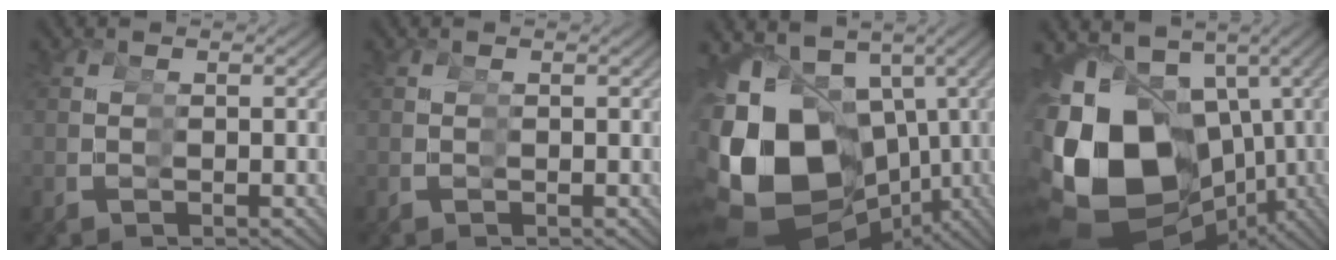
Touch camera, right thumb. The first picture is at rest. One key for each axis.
{"total": 0.0}
{"total": 18.4, "fx": -2.2, "fy": 13.7, "fz": 12.1, "tx": -0.246, "ty": -0.040, "tz": -0.012}
{"total": 20.2, "fx": -3.2, "fy": 15.0, "fz": 13.1, "tx": -0.265, "ty": -0.044, "tz": -0.028}